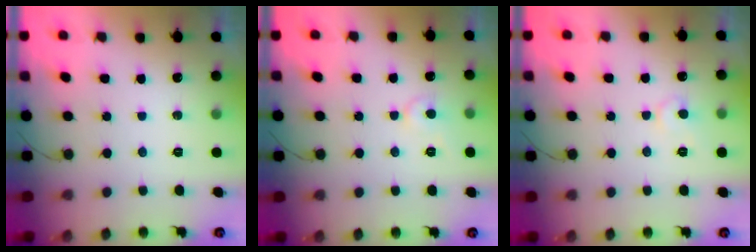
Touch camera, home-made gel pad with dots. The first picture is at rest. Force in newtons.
{"total": 4.8, "press": 4.8, "slide": 0.5}
{"total": 6.1, "press": 6.1, "slide": 0.3}